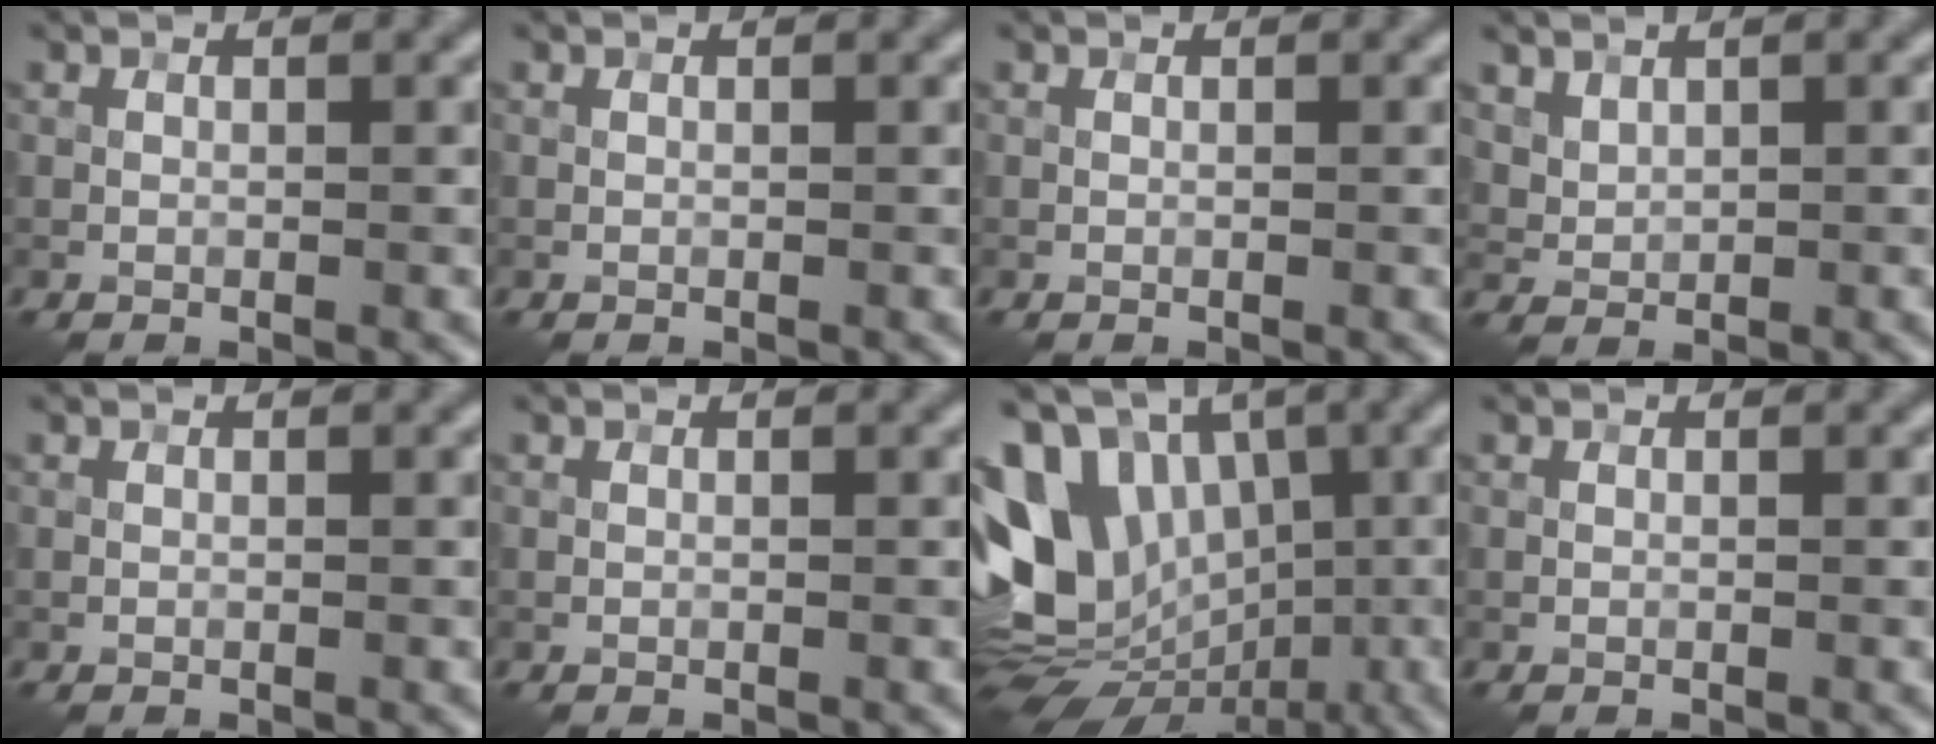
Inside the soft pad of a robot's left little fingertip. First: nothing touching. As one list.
[{"total": 0.0}, {"total": 0.0}, {"total": 1.5, "force": [1.1, 0.9, 0.5], "torque": [-0.008, -0.005, 0.035]}, {"total": 0.0}, {"total": 0.0}, {"total": 12.4, "force": [-0.2, 9.8, 7.5], "torque": [-0.146, 0.003, -0.018]}, {"total": 0.0}]